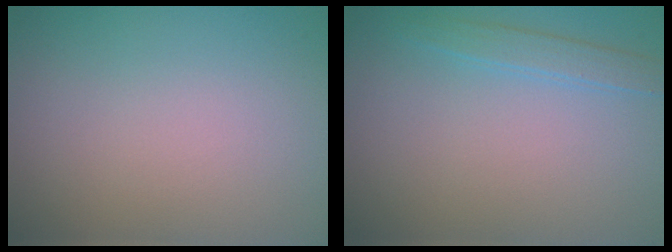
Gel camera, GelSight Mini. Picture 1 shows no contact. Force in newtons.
{"total": 1.5, "press": 1.5, "slide": 0.0}